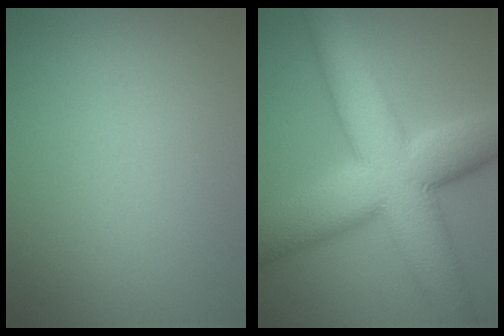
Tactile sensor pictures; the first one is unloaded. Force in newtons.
{"total": 13.5, "press": 13.5, "slide": 0.6}